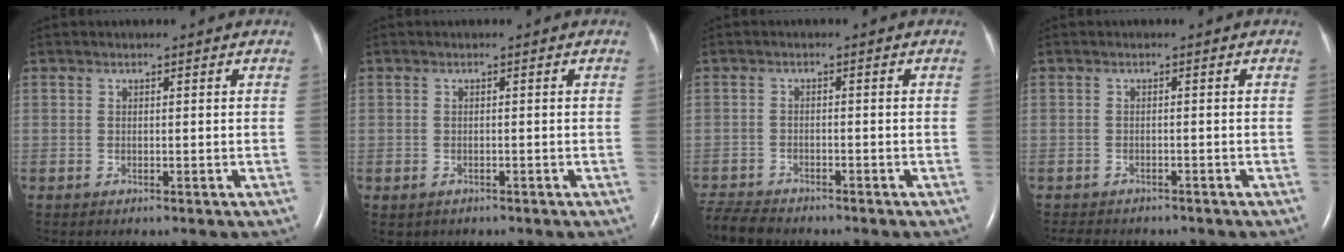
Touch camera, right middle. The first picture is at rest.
{"total": 1.0, "force": [-0.6, 0.8, 0.3], "torque": [-0.010, 0.001, -0.002]}
{"total": 5.7, "force": [-5.3, 1.2, 1.5], "torque": [-0.029, -0.017, -0.093]}
{"total": 6.0, "force": [-5.2, 2.2, 2.0], "torque": [-0.031, -0.003, -0.065]}